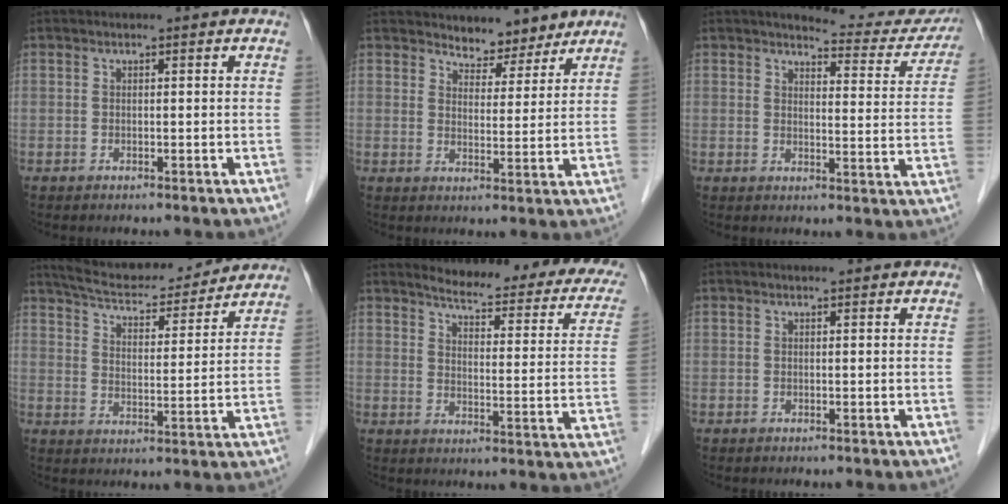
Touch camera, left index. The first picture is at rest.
{"total": 5.1, "force": [4.6, 2.1, 0.6], "torque": [-0.005, -0.001, 0.067]}
{"total": 11.7, "force": [11.2, 2.5, 2.2], "torque": [-0.005, -0.032, 0.115]}
{"total": 17.3, "force": [16.1, 2.8, 5.8], "torque": [-0.089, 0.009, 0.236]}
{"total": 21.3, "force": [18.8, 4.5, 9.0], "torque": [-0.095, -0.058, 0.207]}
{"total": 1.1, "force": [1.0, 0.1, 0.5], "torque": [-0.010, 0.010, 0.017]}